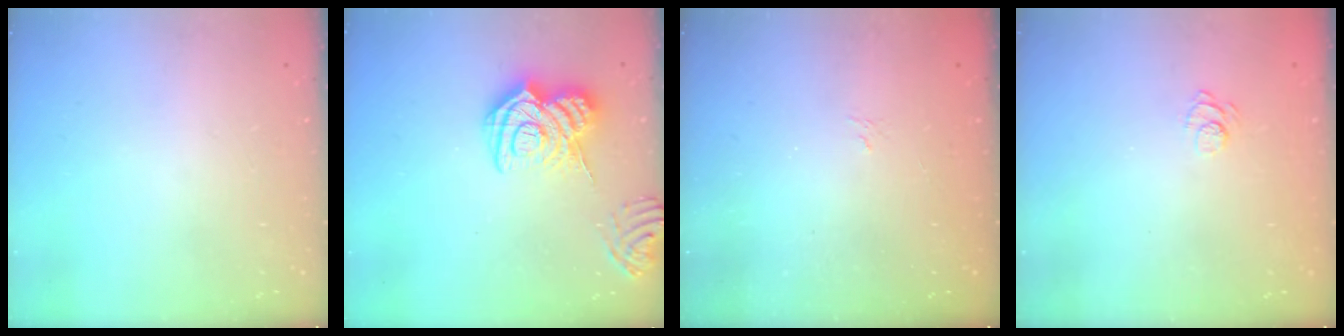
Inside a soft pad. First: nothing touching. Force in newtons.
{"total": 14.7, "press": 14.7, "slide": 1.3}
{"total": 1.1, "press": 0.4, "slide": 1.1}
{"total": 2.1, "press": 1.6, "slide": 1.3}